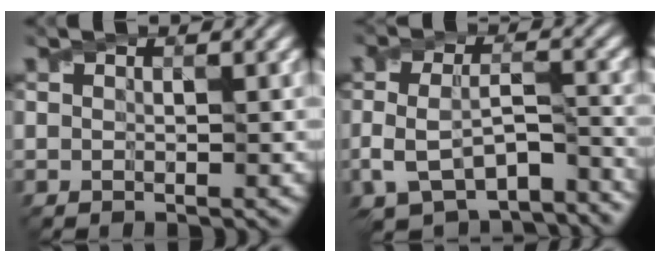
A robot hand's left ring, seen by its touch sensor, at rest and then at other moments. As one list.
[{"total": 7.7, "force": [-4.0, 3.9, 5.2], "torque": [-0.108, -0.021, -0.054]}]